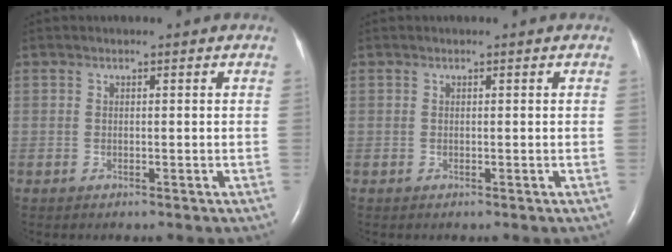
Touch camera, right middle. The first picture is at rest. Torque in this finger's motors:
{"motor_torque": [0.00, 0.00, -0.03, 0.00]}